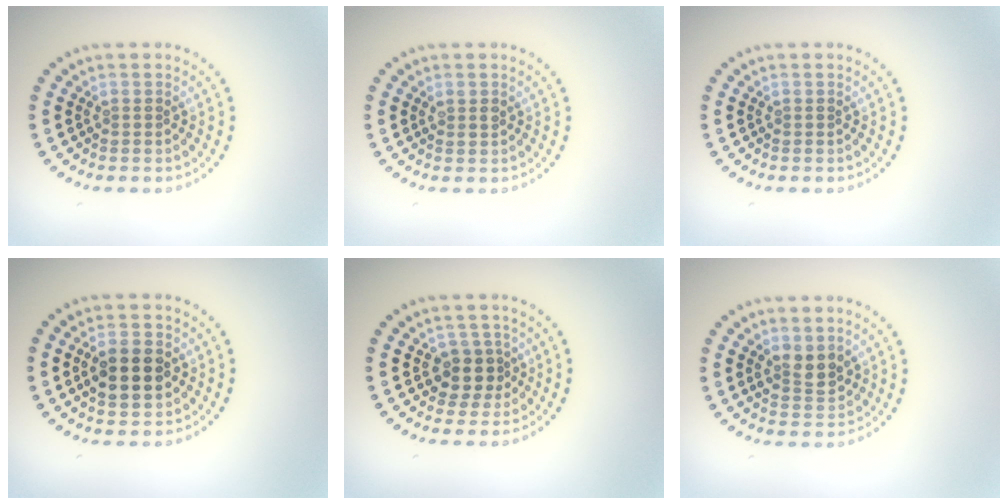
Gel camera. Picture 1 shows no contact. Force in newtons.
{"total": 1.0, "press": 0.9, "slide": 0.4}
{"total": 0.0}
{"total": 4.6, "press": 4.6, "slide": 0.2}
{"total": 2.6, "press": 2.4, "slide": 1.1}
{"total": 2.6, "press": 2.5, "slide": 0.9}